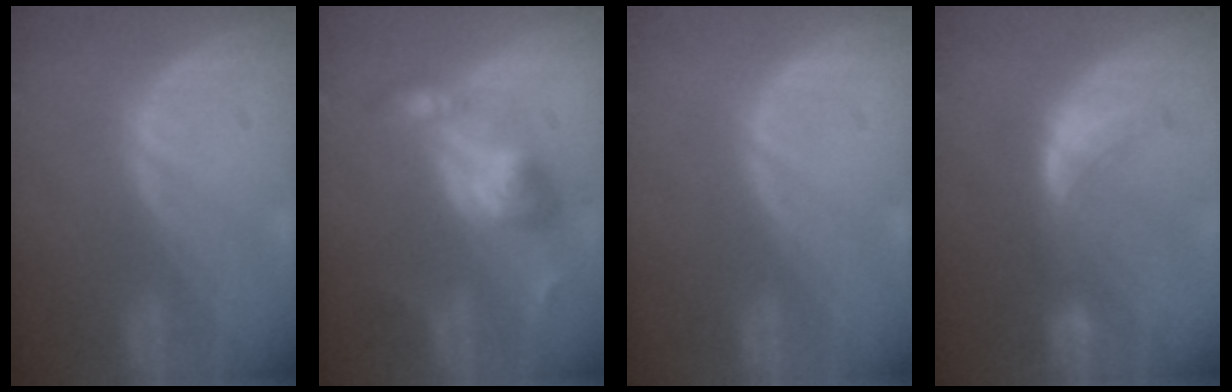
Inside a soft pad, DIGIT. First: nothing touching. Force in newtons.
{"total": 6.0, "press": 6.0, "slide": 0.5}
{"total": 0.0}
{"total": 7.5, "press": 6.8, "slide": 3.0}